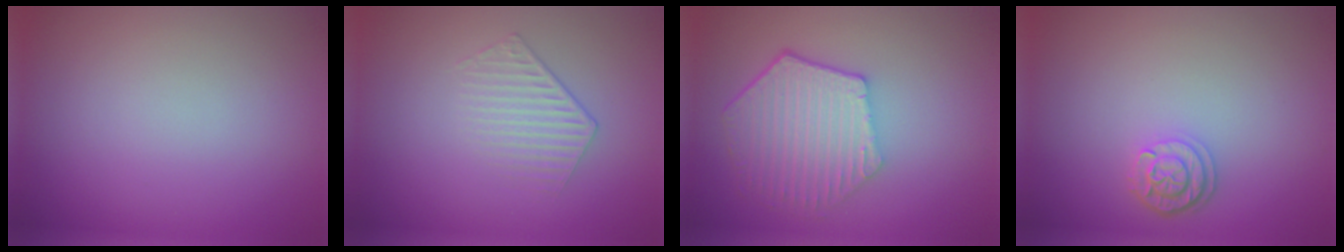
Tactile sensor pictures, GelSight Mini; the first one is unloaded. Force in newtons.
{"total": 1.5, "press": 0.9, "slide": 1.2}
{"total": 6.1, "press": 4.7, "slide": 3.9}
{"total": 2.2, "press": 1.9, "slide": 1.1}